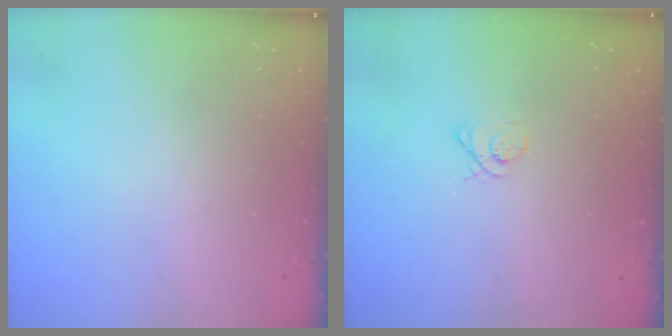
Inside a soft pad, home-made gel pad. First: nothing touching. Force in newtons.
{"total": 3.8, "press": 3.8, "slide": 0.0}